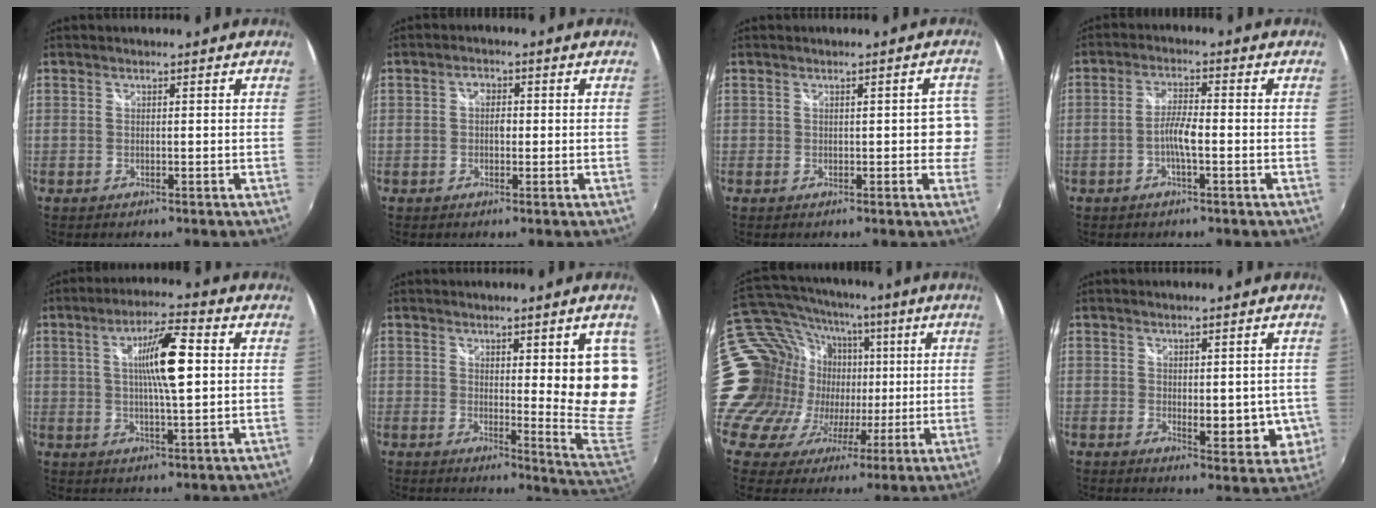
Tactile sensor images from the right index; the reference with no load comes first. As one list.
[{"total": 2.4, "force": [-0.1, 1.8, 1.5], "torque": [-0.024, 0.007, -0.005]}, {"total": 3.3, "force": [0.2, 0.5, 3.3], "torque": [-0.022, 0.000, 0.008]}, {"total": 4.1, "force": [-1.4, 0.5, 3.8], "torque": [-0.080, 0.007, -0.028]}, {"total": 9.3, "force": [2.0, -0.1, 9.1], "torque": [-0.145, -0.001, 0.036]}, {"total": 13.2, "force": [3.5, 0.6, 12.8], "torque": [-0.136, -0.018, 0.061]}, {"total": 23.7, "force": [2.1, 20.7, 11.5], "torque": [-0.296, 0.046, 0.055]}, {"total": 7.9, "force": [-0.6, 3.8, 6.9], "torque": [-0.083, -0.022, -0.003]}]